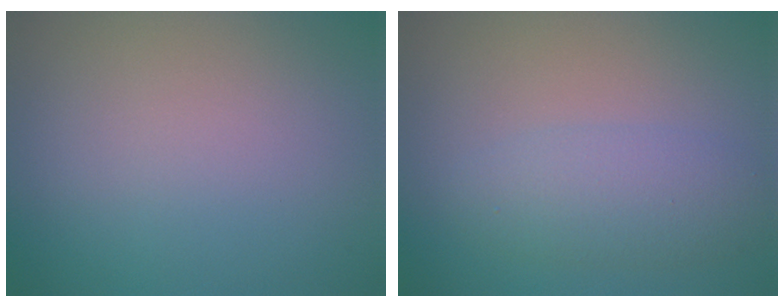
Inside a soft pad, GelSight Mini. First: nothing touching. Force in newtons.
{"total": 3.5, "press": 3.5, "slide": 0.2}